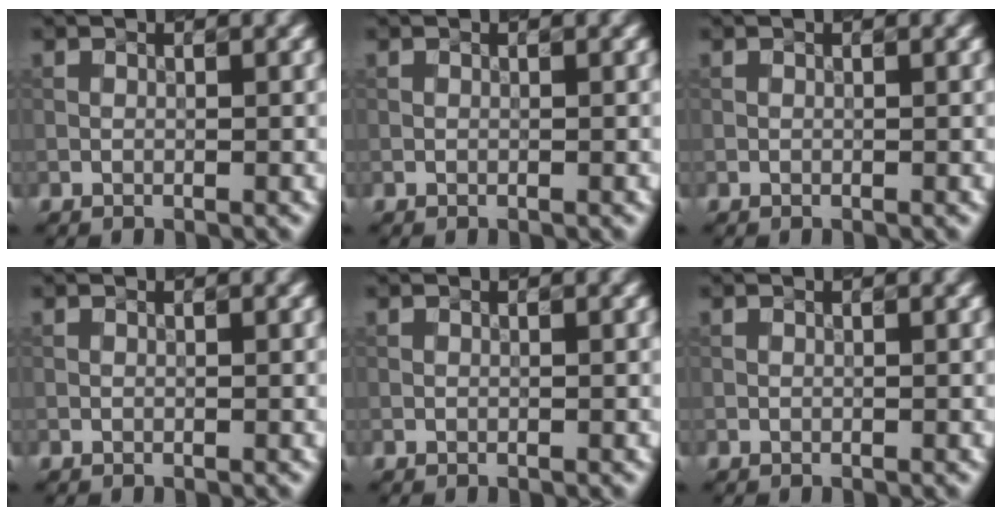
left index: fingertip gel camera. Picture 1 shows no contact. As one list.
[{"total": 0.0}, {"total": 0.0}, {"total": 0.0}, {"total": 0.0}, {"total": 0.0}]